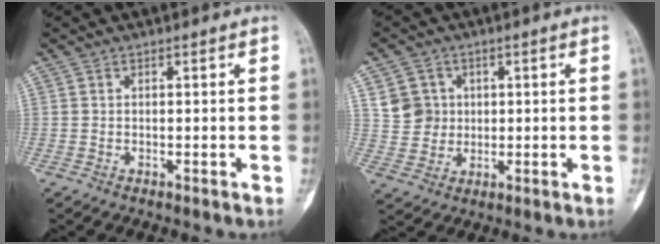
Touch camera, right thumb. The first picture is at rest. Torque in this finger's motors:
{"motor_torque": [-0.58, 0.86, -0.05, 0.07, -0.08]}